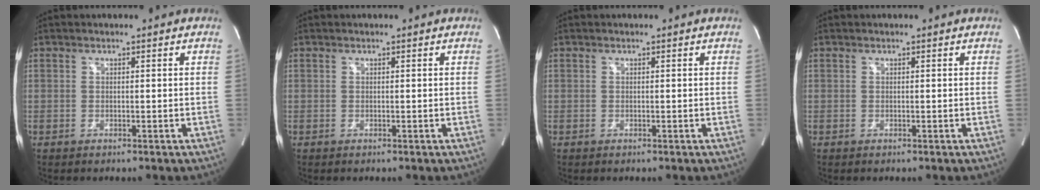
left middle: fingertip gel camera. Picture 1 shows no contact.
{"total": 0.0}
{"total": 0.0}
{"total": 0.0}